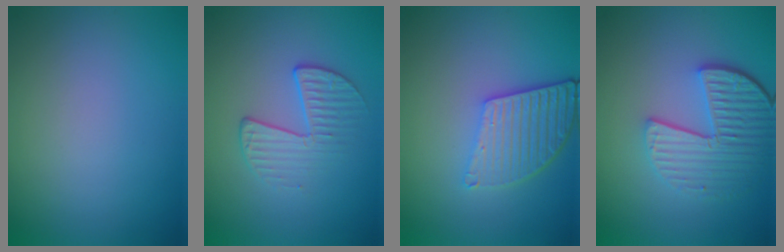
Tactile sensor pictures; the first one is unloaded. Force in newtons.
{"total": 2.4, "press": 1.7, "slide": 1.8}
{"total": 5.0, "press": 3.8, "slide": 3.3}
{"total": 5.5, "press": 4.1, "slide": 3.6}